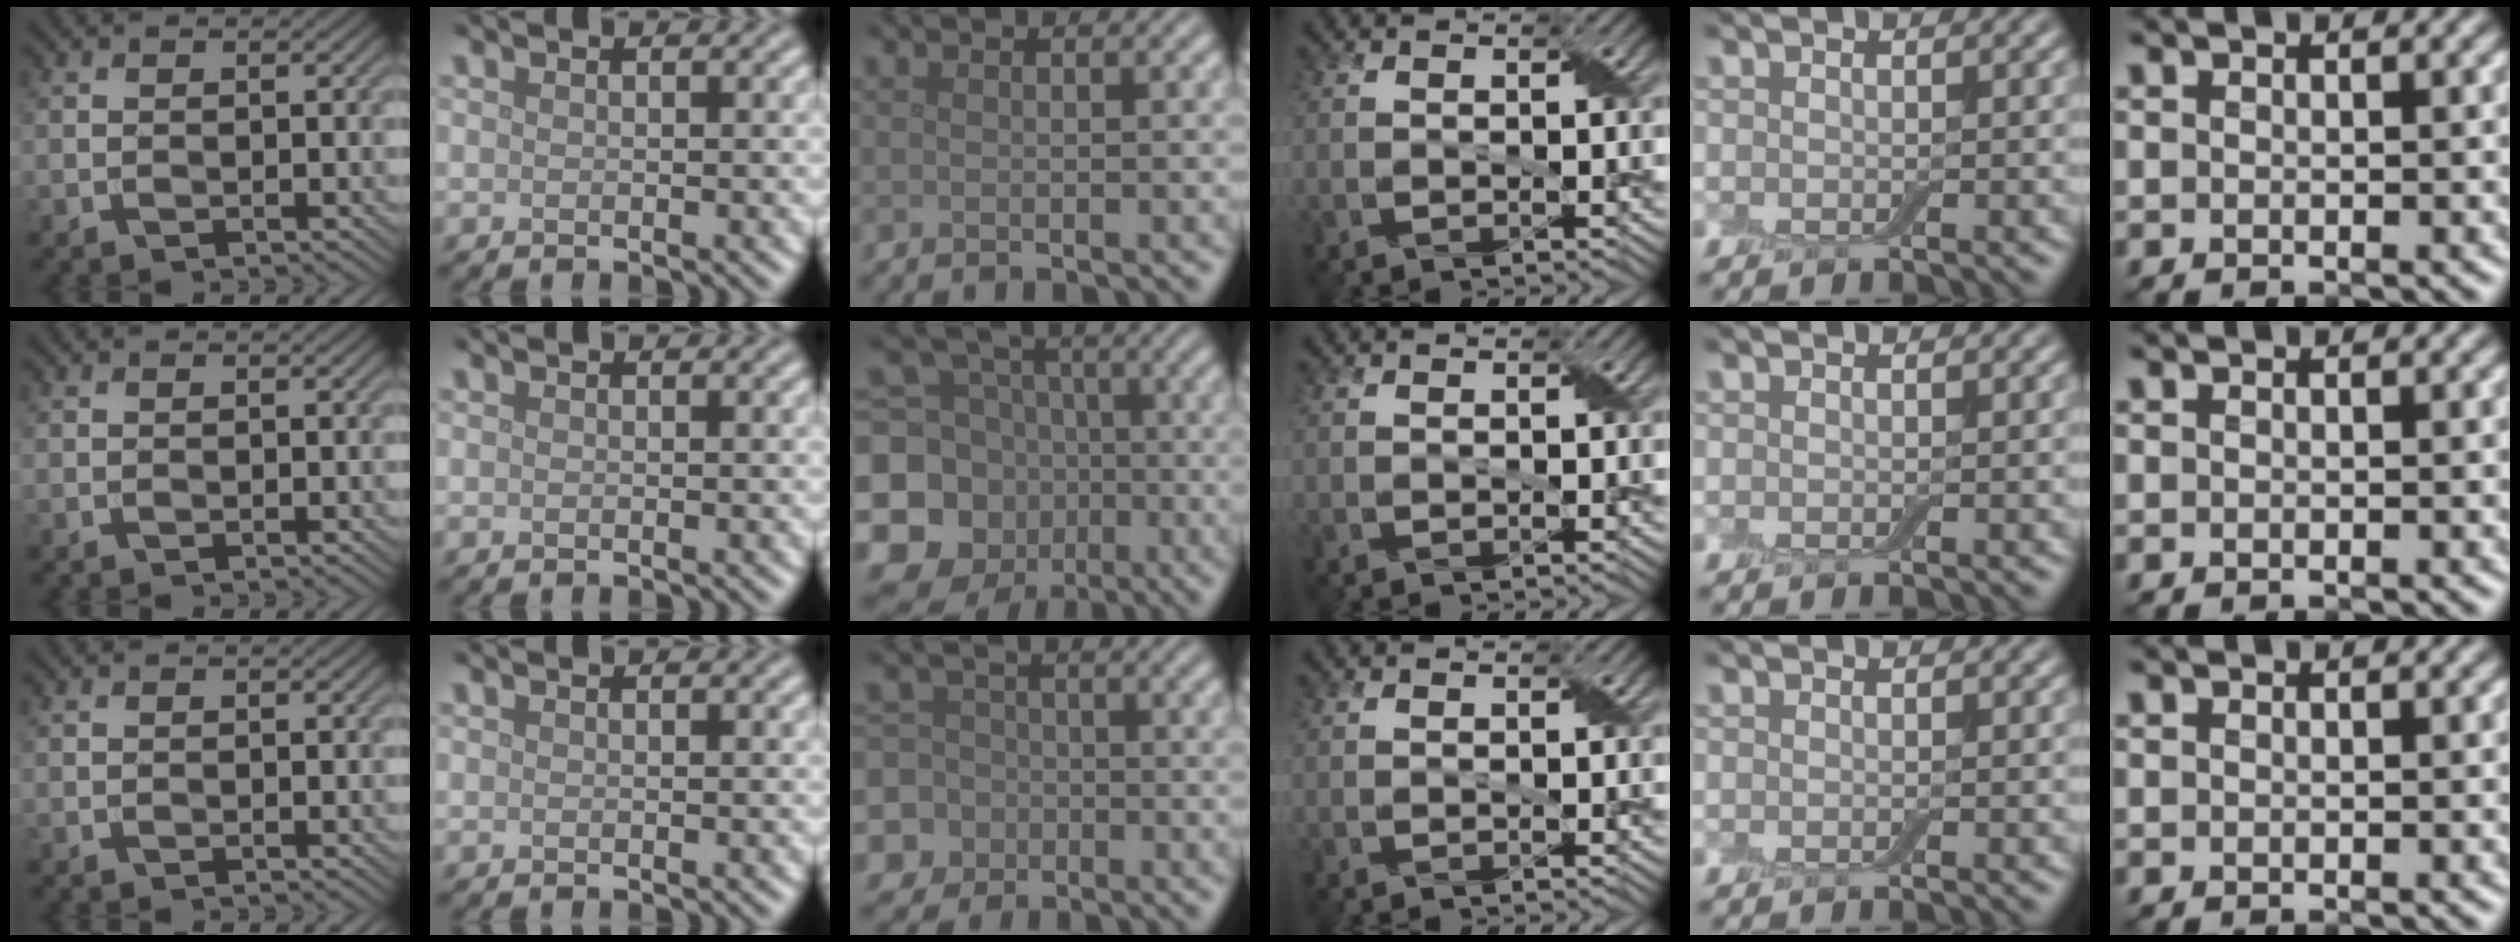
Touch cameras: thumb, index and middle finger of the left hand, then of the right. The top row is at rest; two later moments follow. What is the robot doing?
{"motion": "fold", "object": "cloth"}